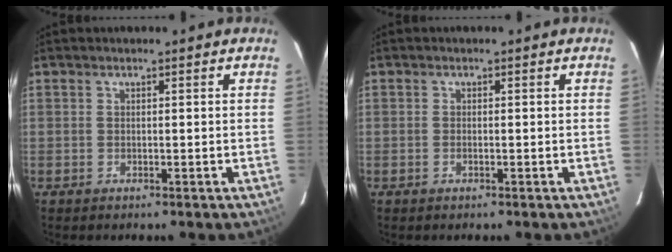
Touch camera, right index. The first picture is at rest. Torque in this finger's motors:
{"motor_torque": [-0.13, 0.03, -0.02, 0.00]}